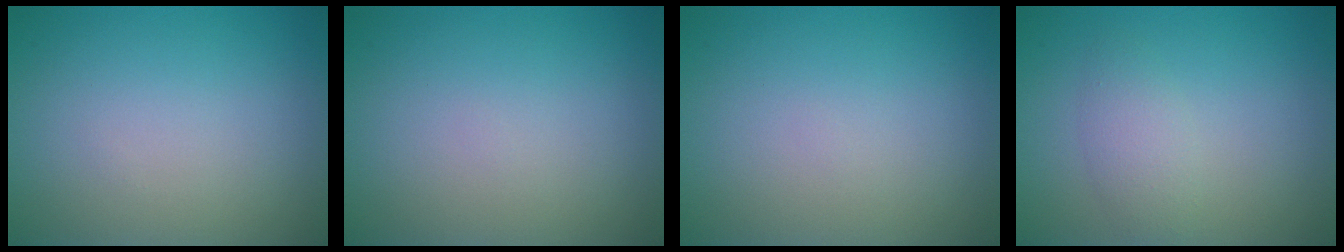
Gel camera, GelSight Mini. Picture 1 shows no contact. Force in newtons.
{"total": 0.0}
{"total": 0.0}
{"total": 2.1, "press": 2.1, "slide": 0.1}